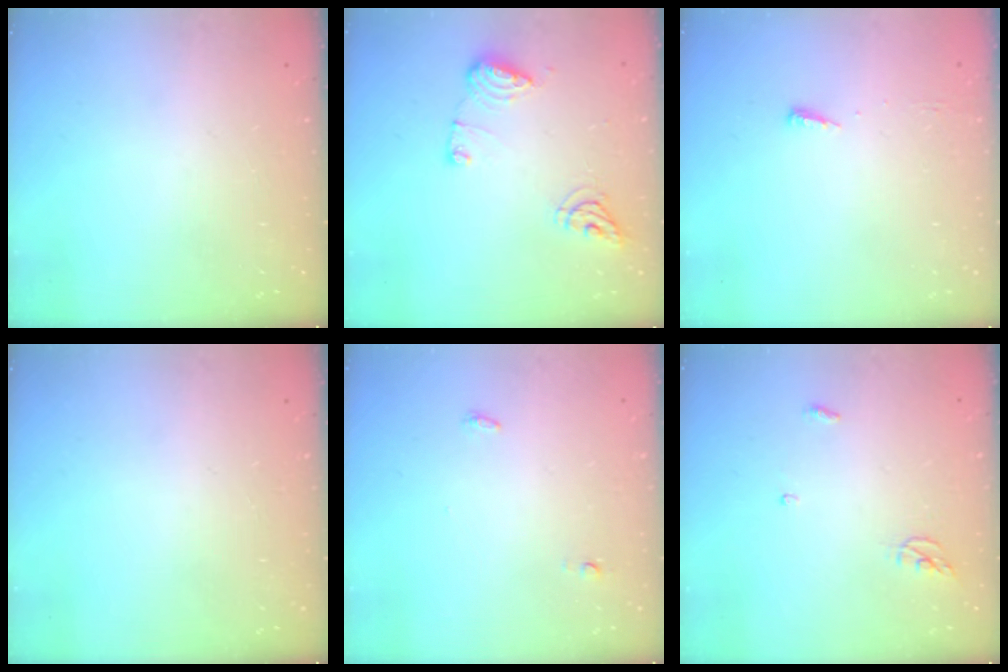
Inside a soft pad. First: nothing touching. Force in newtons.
{"total": 9.4, "press": 9.4, "slide": 0.3}
{"total": 3.7, "press": 3.7, "slide": 0.5}
{"total": 0.0}
{"total": 7.3, "press": 3.8, "slide": 6.3}
{"total": 3.5, "press": 3.5, "slide": 0.3}